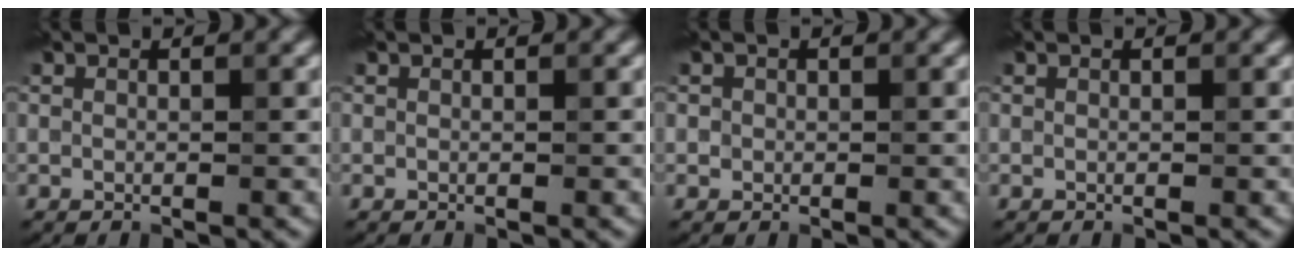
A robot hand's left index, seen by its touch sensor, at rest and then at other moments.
{"total": 0.0}
{"total": 0.6, "force": [0.1, 0.6, 0.1], "torque": [0.006, -0.002, -0.001]}
{"total": 0.0}